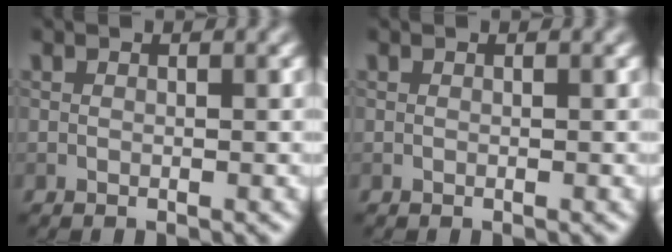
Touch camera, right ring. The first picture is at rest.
{"total": 0.0}